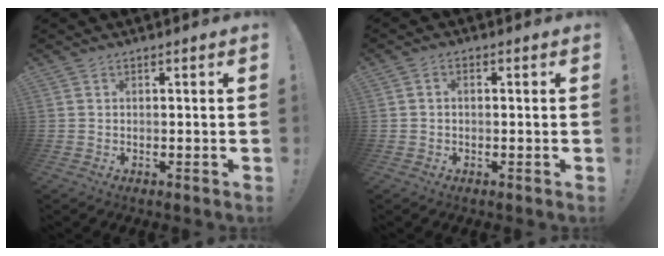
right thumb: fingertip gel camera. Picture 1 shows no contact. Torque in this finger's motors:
{"motor_torque": [-0.01, -0.23, -0.16, 0.09, 0.05]}